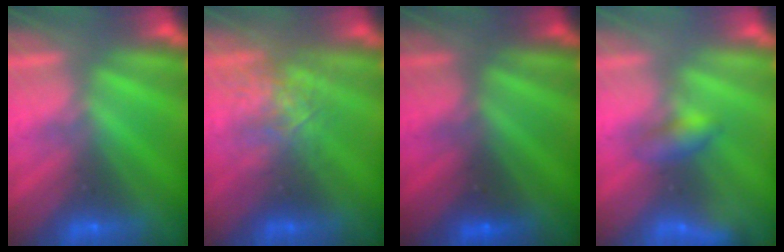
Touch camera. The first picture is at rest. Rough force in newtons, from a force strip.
{"total": 2.6}
{"total": 1.8}
{"total": 2.1}